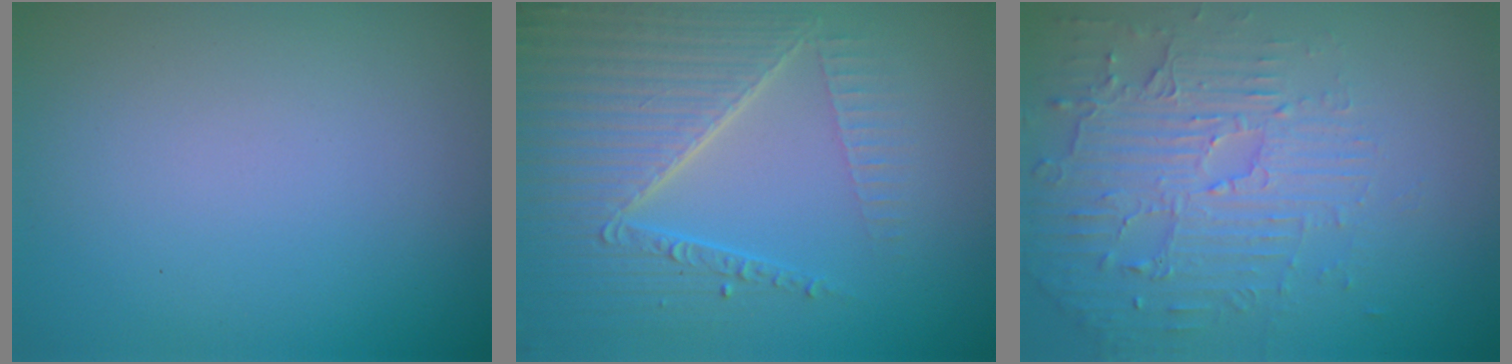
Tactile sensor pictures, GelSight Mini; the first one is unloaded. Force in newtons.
{"total": 6.2, "press": 5.0, "slide": 3.7}
{"total": 4.5, "press": 3.7, "slide": 2.6}